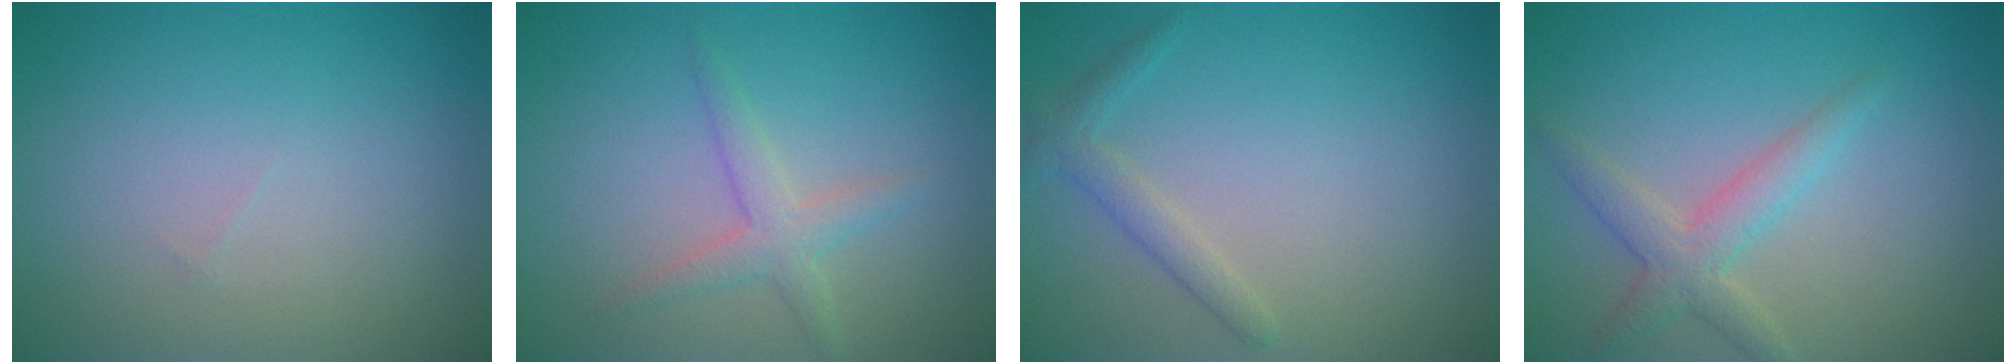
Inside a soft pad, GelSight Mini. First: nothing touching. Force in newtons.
{"total": 2.2, "press": 2.2, "slide": 0.1}
{"total": 1.7, "press": 1.7, "slide": 0.0}
{"total": 2.8, "press": 2.8, "slide": 0.1}